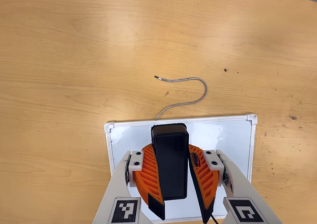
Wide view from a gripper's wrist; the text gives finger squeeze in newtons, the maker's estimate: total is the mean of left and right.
{"total": 10.8, "left": 9.8, "right": 11.9}